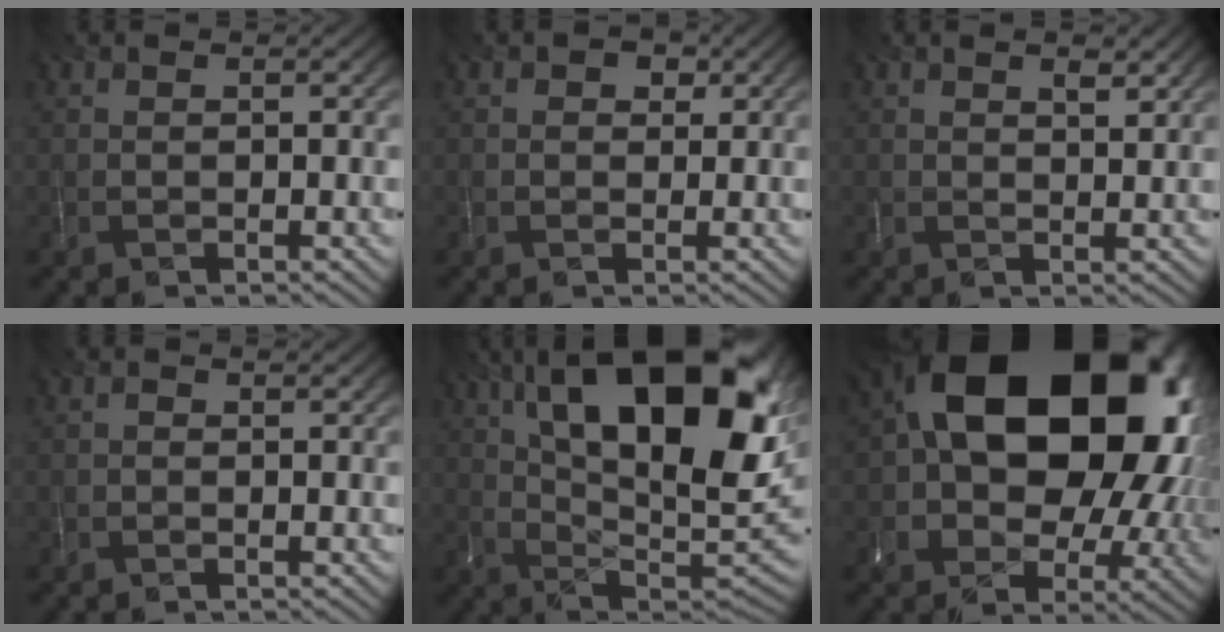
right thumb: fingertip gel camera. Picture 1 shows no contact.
{"total": 2.3, "force": [1.0, 1.8, 1.1], "torque": [-0.018, -0.003, 0.009]}
{"total": 2.3, "force": [1.5, 0.9, 1.5], "torque": [-0.026, -0.003, 0.028]}
{"total": 0.5, "force": [-0.2, 0.4, 0.2], "torque": [-0.004, -0.001, -0.006]}
{"total": 22.3, "force": [8.8, 10.7, 17.5], "torque": [-0.280, 0.032, 0.138]}
{"total": 23.2, "force": [5.0, 16.4, 15.6], "torque": [-0.290, 0.002, 0.108]}